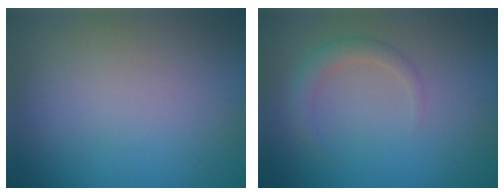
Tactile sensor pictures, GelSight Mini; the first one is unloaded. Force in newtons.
{"total": 1.9, "press": 1.9, "slide": 0.2}